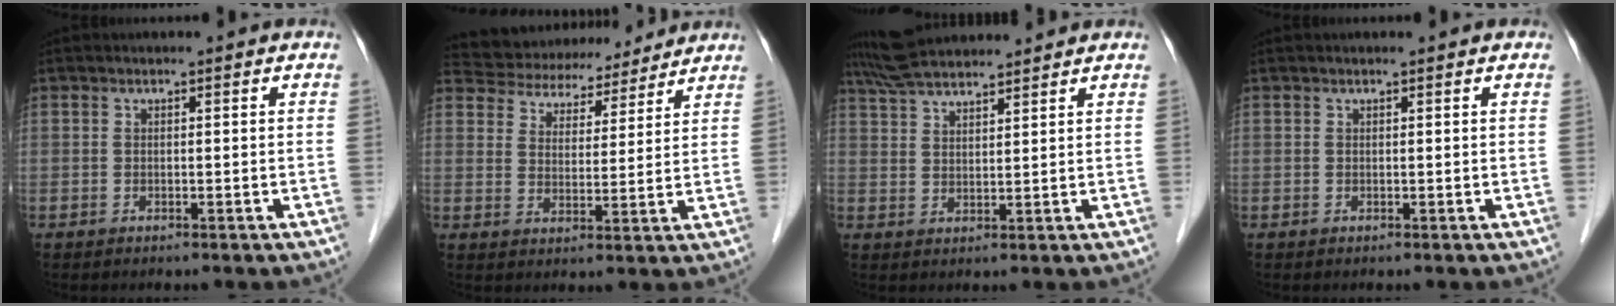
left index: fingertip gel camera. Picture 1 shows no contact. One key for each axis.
{"total": 13.5, "fx": 12.6, "fy": 4.4, "fz": 2.3, "tx": -0.033, "ty": 0.024, "tz": 0.181}
{"total": 9.8, "fx": 9.0, "fy": 1.7, "fz": 3.6, "tx": -0.073, "ty": 0.037, "tz": 0.162}
{"total": 0.7, "fx": 0.6, "fy": 0.1, "fz": 0.4, "tx": -0.005, "ty": 0.004, "tz": 0.008}